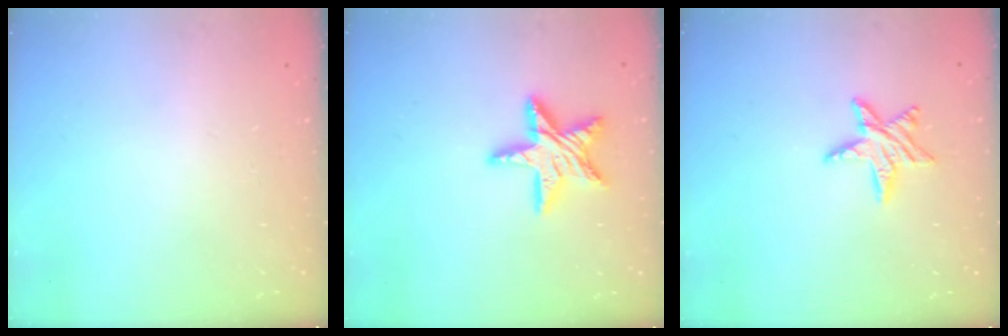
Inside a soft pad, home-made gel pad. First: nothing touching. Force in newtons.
{"total": 13.9, "press": 13.9, "slide": 1.1}
{"total": 8.5, "press": 8.4, "slide": 0.5}